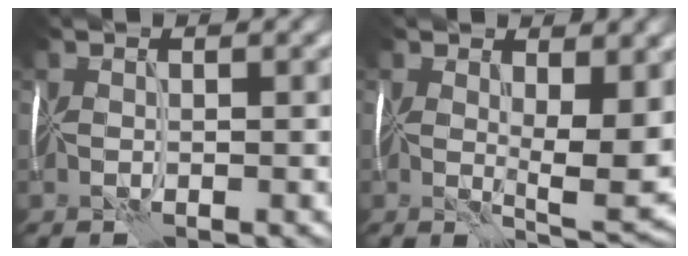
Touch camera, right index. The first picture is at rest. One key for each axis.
{"total": 6.0, "fx": 1.2, "fy": 2.2, "fz": 5.5, "tx": -0.089, "ty": -0.012, "tz": 0.023}